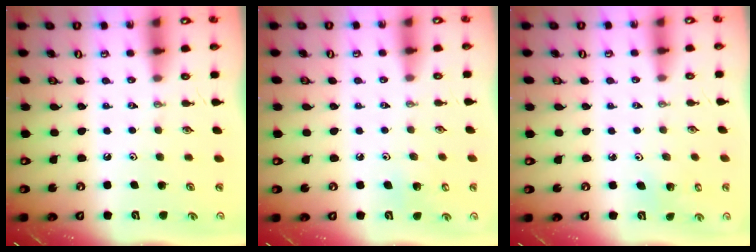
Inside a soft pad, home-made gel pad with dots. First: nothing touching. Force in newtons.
{"total": 5.0, "press": 4.9, "slide": 0.4}
{"total": 2.5, "press": 2.5, "slide": 0.2}